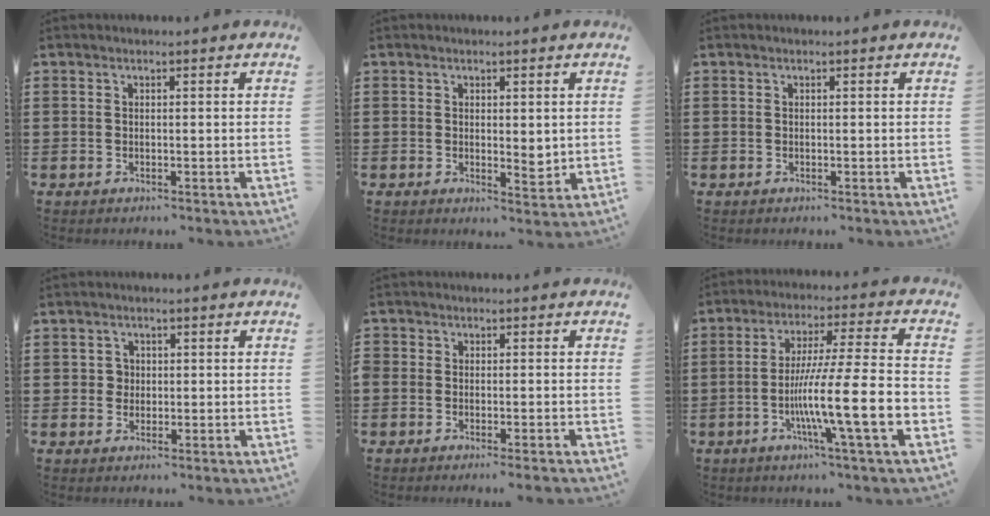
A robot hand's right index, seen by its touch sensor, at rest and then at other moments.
{"total": 2.4, "force": [0.7, 1.5, 1.8], "torque": [-0.019, -0.002, 0.010]}
{"total": 0.0}
{"total": 1.6, "force": [0.2, 1.5, 0.6], "torque": [-0.018, 0.006, 0.002]}
{"total": 1.1, "force": [-1.0, 0.2, 0.2], "torque": [-0.007, 0.002, -0.021]}
{"total": 13.5, "force": [-4.3, 0.9, 12.8], "torque": [-0.226, -0.012, -0.082]}